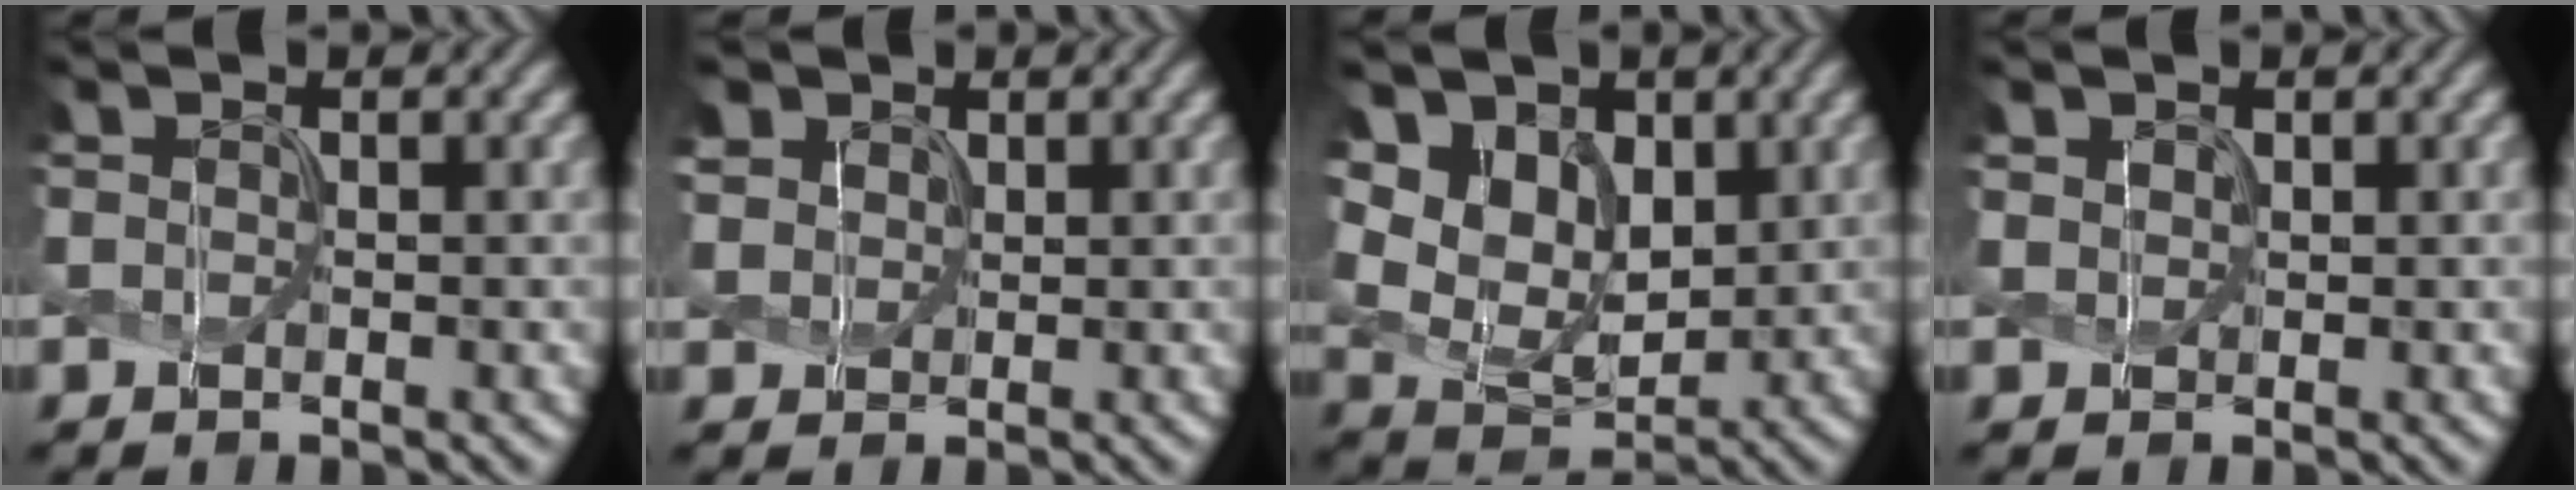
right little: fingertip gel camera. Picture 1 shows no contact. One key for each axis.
{"total": 2.7, "fx": 1.6, "fy": 2.1, "fz": 0.9, "tx": -0.041, "ty": 0.000, "tz": 0.040}
{"total": 7.2, "fx": 3.0, "fy": 5.1, "fz": 4.1, "tx": -0.111, "ty": -0.002, "tz": 0.051}
{"total": 0.8, "fx": 0.5, "fy": 0.6, "fz": 0.1, "tx": -0.005, "ty": -0.002, "tz": 0.014}